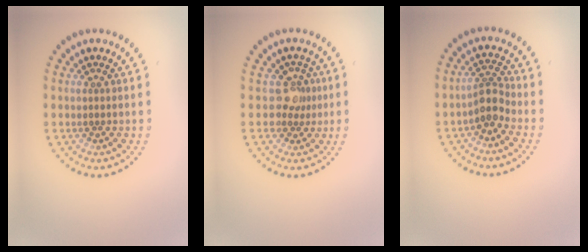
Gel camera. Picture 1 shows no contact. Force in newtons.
{"total": 2.2, "press": 1.6, "slide": 1.4}
{"total": 2.4, "press": 1.8, "slide": 1.5}